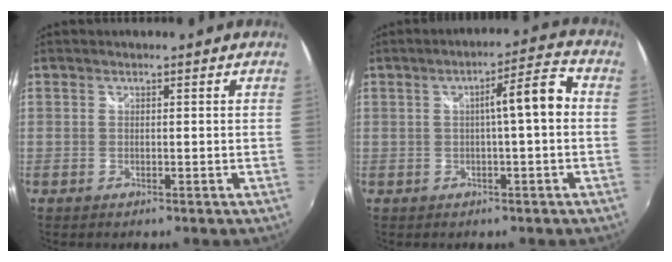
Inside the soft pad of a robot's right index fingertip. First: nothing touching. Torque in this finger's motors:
{"motor_torque": [0.85, 0.02, 0.49, 0.10]}